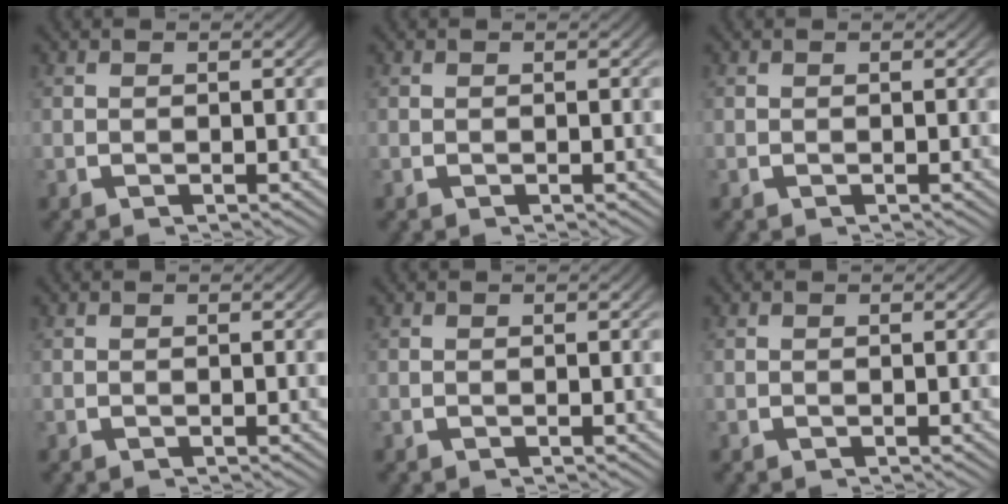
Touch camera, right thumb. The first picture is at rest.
{"total": 0.0}
{"total": 0.0}
{"total": 0.0}
{"total": 0.0}
{"total": 0.0}